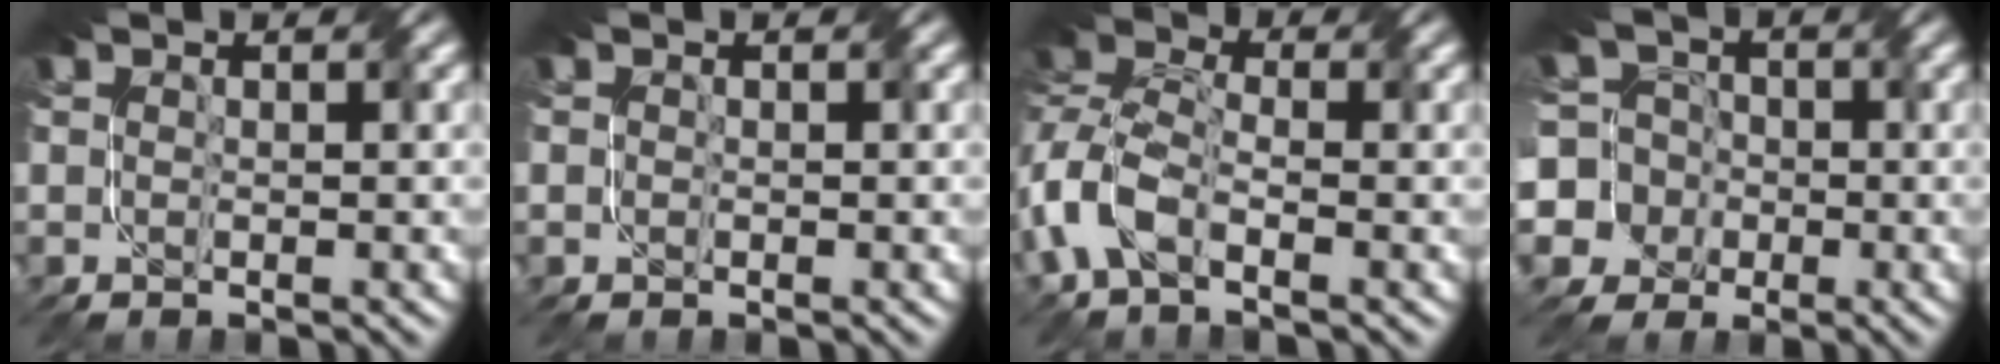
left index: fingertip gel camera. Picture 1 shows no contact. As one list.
[{"total": 0.0}, {"total": 5.6, "force": [-2.4, 2.8, 4.2], "torque": [-0.100, 0.014, -0.063]}, {"total": 11.0, "force": [-2.2, 10.5, 2.3], "torque": [-0.105, 0.018, -0.067]}]